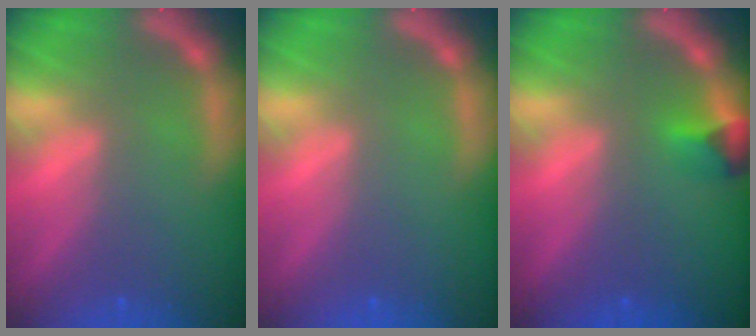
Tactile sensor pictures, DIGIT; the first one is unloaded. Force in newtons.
{"total": 0.0}
{"total": 1.9}